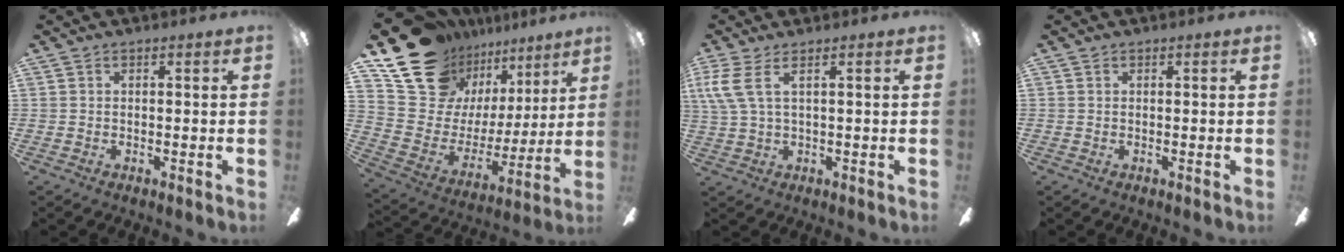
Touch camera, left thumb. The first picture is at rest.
{"total": 20.9, "force": [15.1, 12.2, 7.7], "torque": [-0.150, -0.104, 0.296]}
{"total": 6.0, "force": [2.0, 1.9, 5.3], "torque": [-0.118, -0.007, 0.036]}
{"total": 0.0}